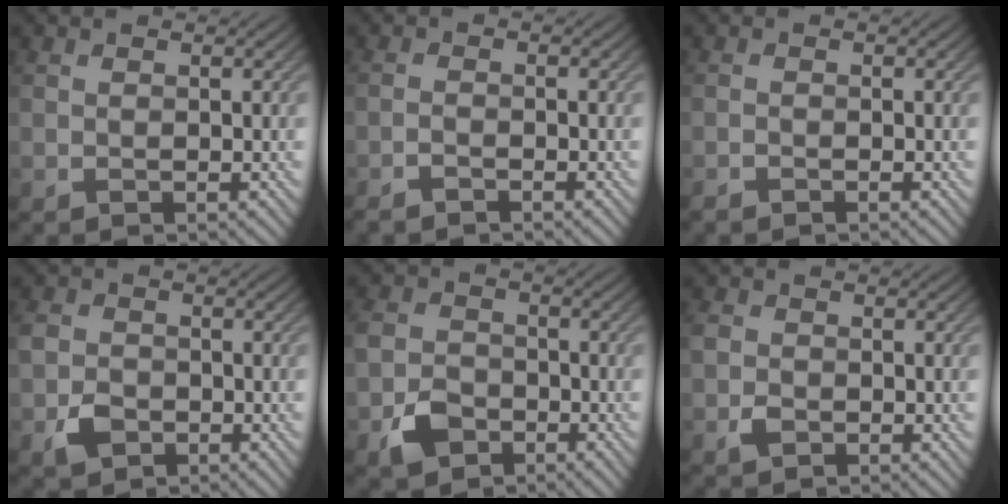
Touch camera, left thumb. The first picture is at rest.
{"total": 1.9, "force": [-1.8, 0.0, 0.6], "torque": [-0.017, 0.001, -0.037]}
{"total": 1.0, "force": [-0.9, 0.0, 0.2], "torque": [-0.005, 0.002, -0.021]}
{"total": 3.6, "force": [-1.6, 2.8, 1.6], "torque": [-0.042, -0.005, -0.038]}
{"total": 4.9, "force": [-2.7, 3.4, 2.3], "torque": [-0.054, -0.001, -0.062]}
{"total": 2.1, "force": [-0.9, 1.6, 1.0], "torque": [-0.026, -0.001, -0.026]}